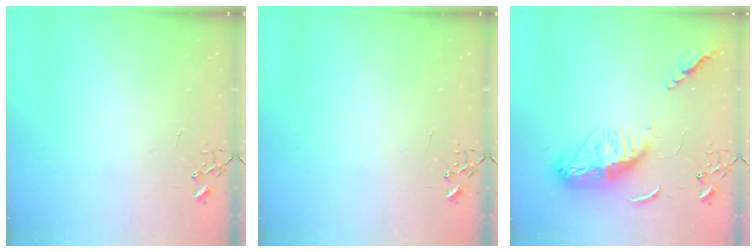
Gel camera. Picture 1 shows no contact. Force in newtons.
{"total": 0.0}
{"total": 14.6, "press": 14.5, "slide": 1.2}